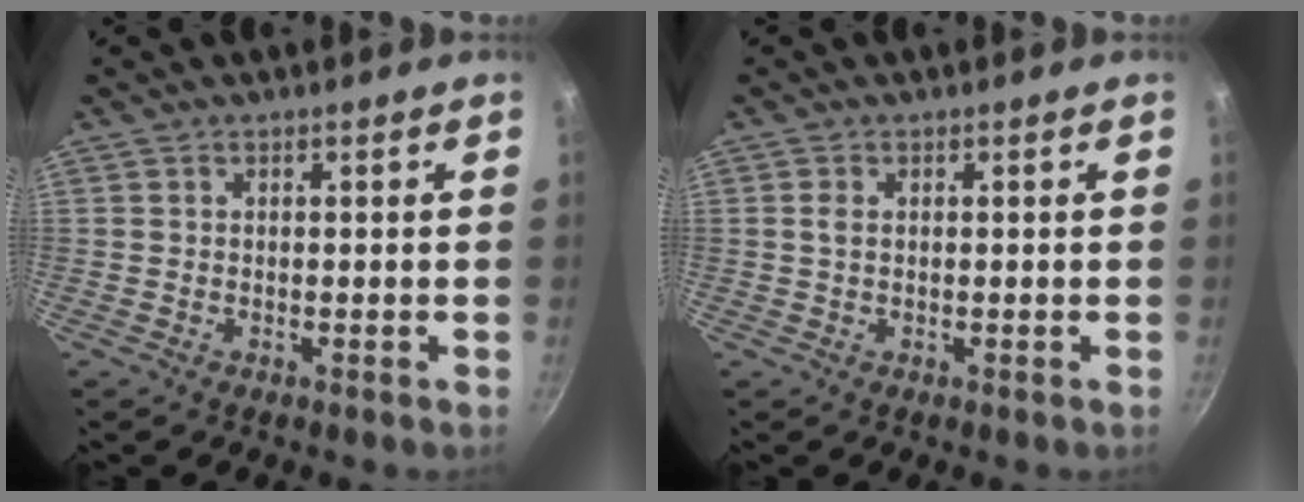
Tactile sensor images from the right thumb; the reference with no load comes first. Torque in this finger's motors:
{"motor_torque": [-0.27, -0.27, 0.48, -0.16, -0.06]}